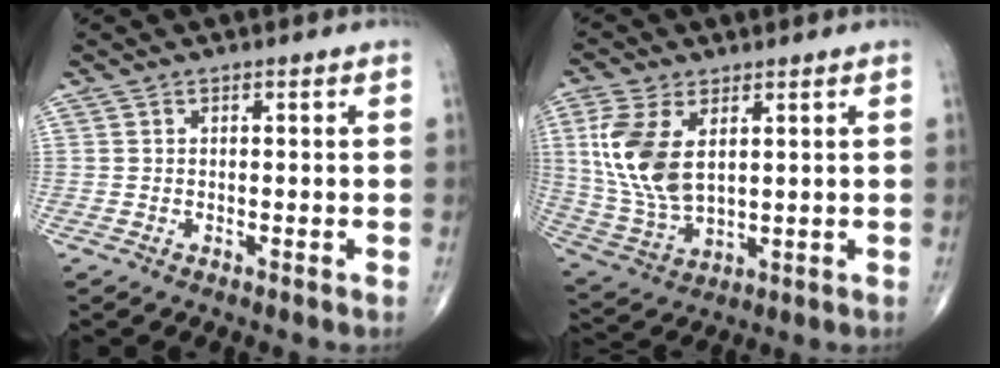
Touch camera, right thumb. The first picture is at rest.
{"total": 13.2, "force": [3.4, 7.4, 10.4], "torque": [-0.225, -0.012, 0.077]}